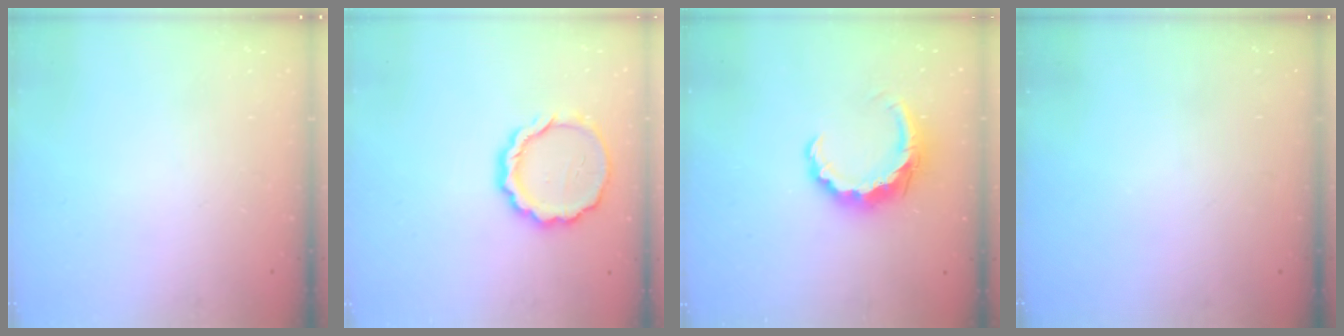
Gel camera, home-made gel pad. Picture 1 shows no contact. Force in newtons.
{"total": 11.8, "press": 11.5, "slide": 2.4}
{"total": 8.0, "press": 7.9, "slide": 1.1}
{"total": 0.0}